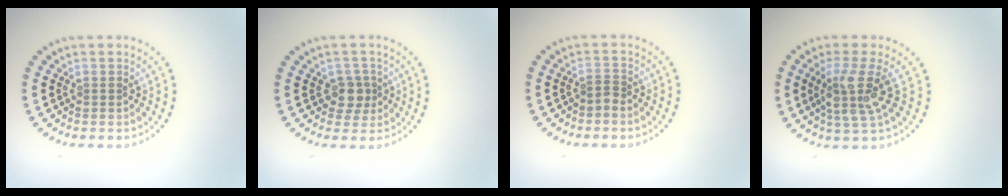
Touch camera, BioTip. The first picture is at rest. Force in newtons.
{"total": 2.0, "press": 1.7, "slide": 1.0}
{"total": 0.9, "press": 0.5, "slide": 0.7}
{"total": 3.8, "press": 3.1, "slide": 2.3}